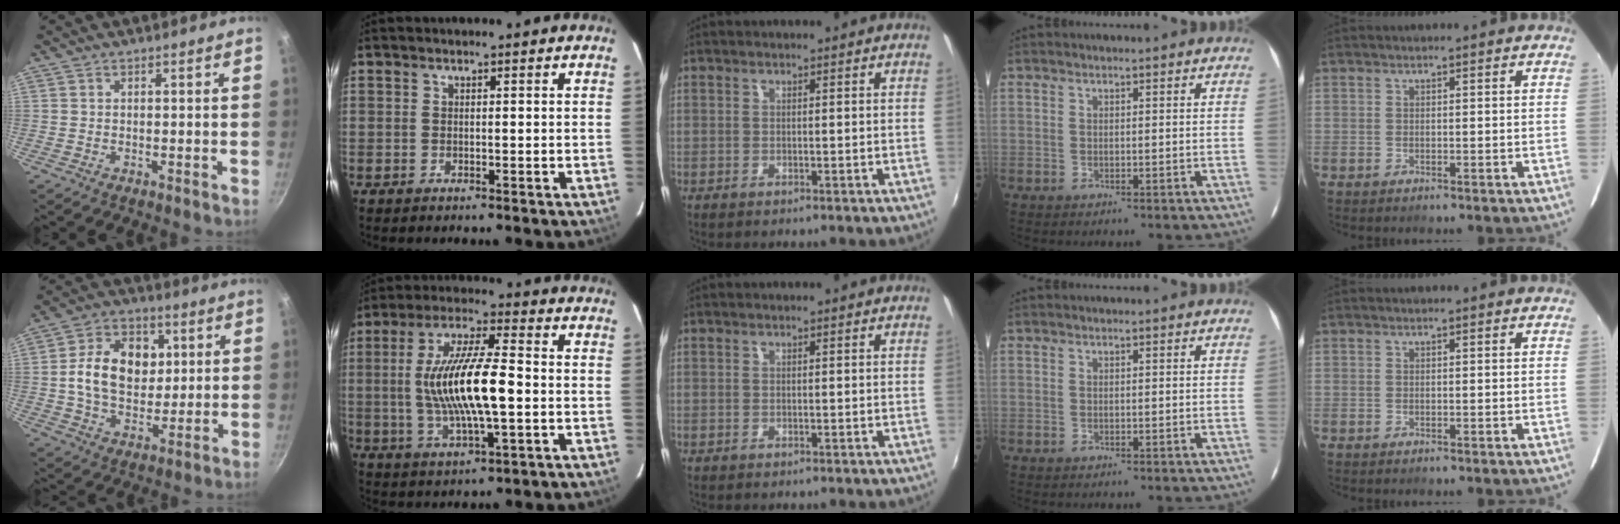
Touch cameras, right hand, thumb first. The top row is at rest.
{"thumb": {"total": 14.5, "force": [2.1, 10.6, 9.6], "torque": [-0.132, 0.005, 0.029]}, "index": {"total": 15.4, "force": [-0.9, 3.6, 15.0], "torque": [-0.289, 0.001, -0.014]}}